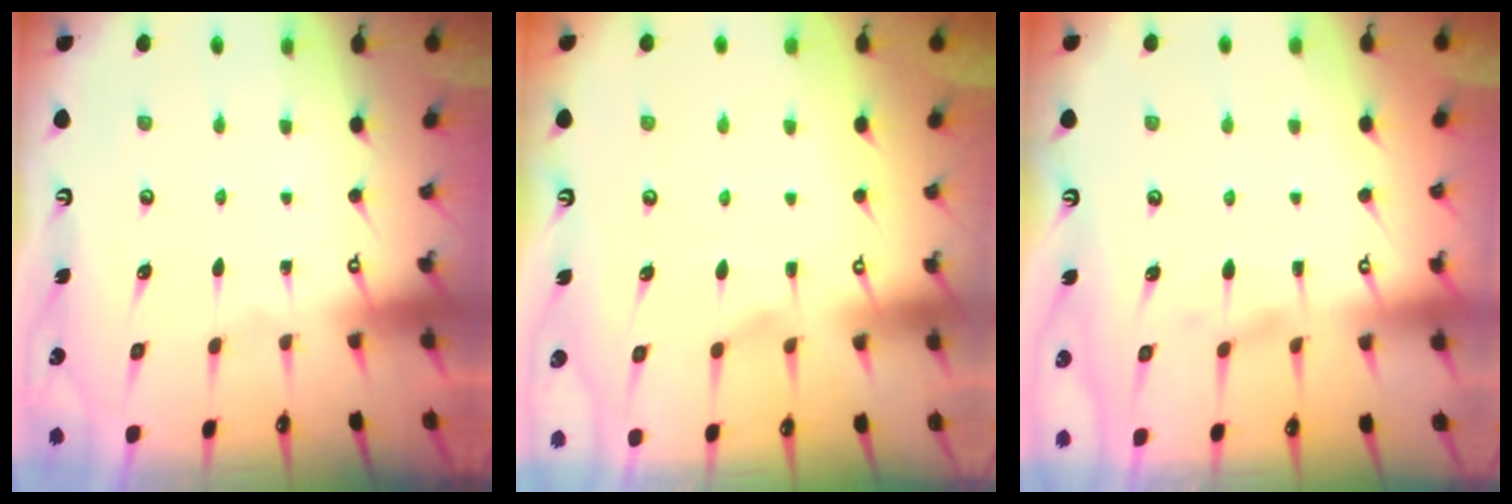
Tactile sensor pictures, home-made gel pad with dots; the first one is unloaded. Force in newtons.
{"total": 1.5, "press": 0.6, "slide": 1.4}
{"total": 2.0, "press": 1.7, "slide": 1.0}